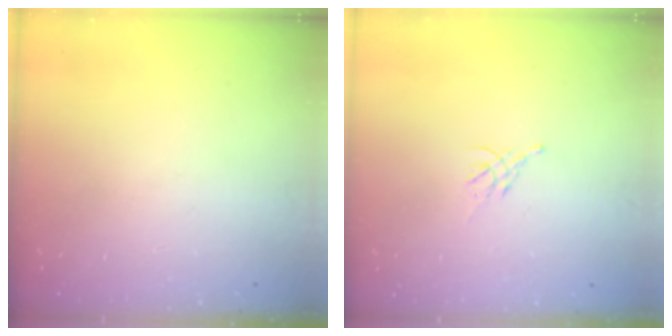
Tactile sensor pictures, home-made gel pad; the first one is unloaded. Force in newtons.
{"total": 1.9, "press": 1.8, "slide": 0.5}